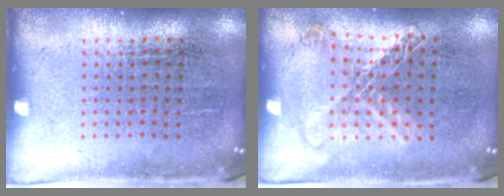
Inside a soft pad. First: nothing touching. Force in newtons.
{"total": 1.3, "press": 1.2, "slide": 0.5}